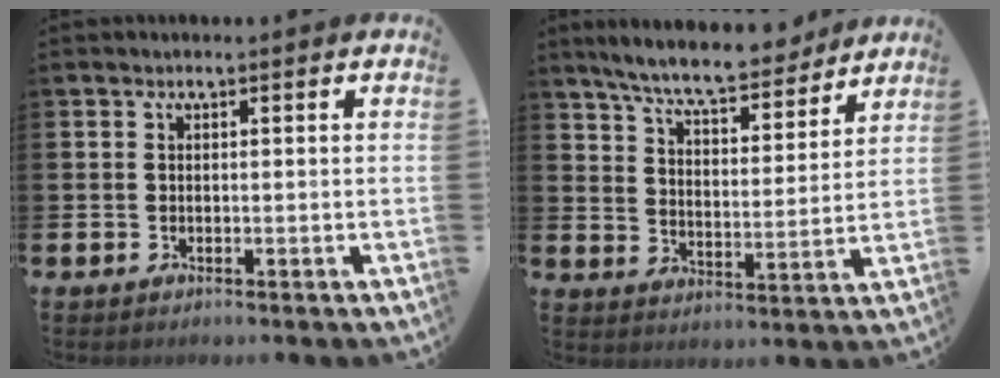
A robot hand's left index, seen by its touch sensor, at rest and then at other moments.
{"total": 8.1, "force": [7.6, 1.1, 2.8], "torque": [-0.081, -0.045, 0.132]}